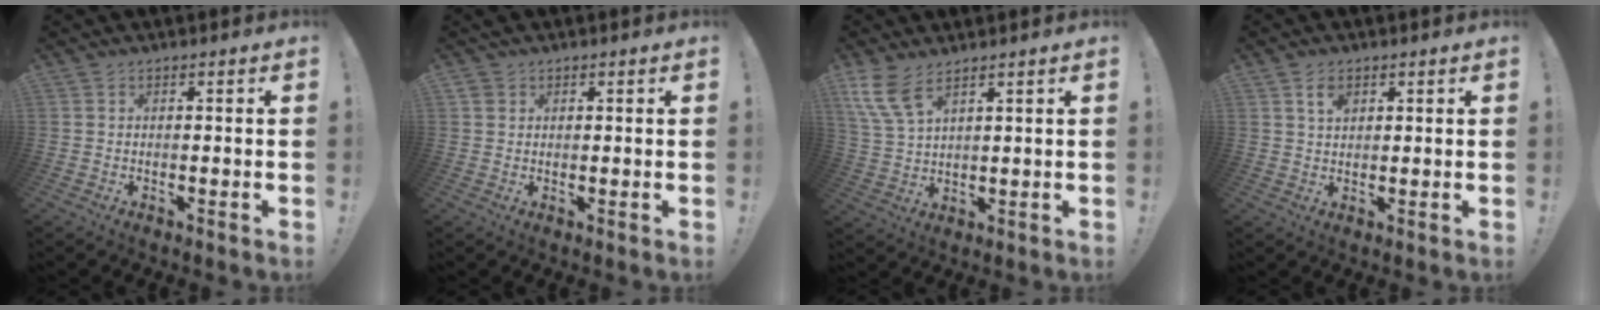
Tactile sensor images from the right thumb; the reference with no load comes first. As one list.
[{"total": 1.9, "force": [1.3, 1.3, 0.4], "torque": [-0.001, -0.004, 0.025]}, {"total": 8.9, "force": [6.0, 3.6, 5.5], "torque": [-0.116, -0.021, 0.116]}, {"total": 4.0, "force": [2.0, 2.3, 2.5], "torque": [-0.033, -0.007, 0.034]}]